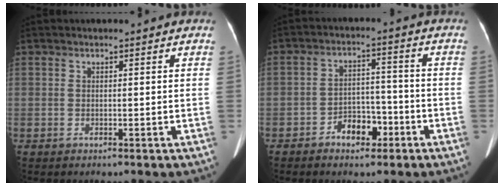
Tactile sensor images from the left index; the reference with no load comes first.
{"total": 5.5, "force": [-3.1, 3.3, 3.1], "torque": [-0.051, 0.019, -0.050]}